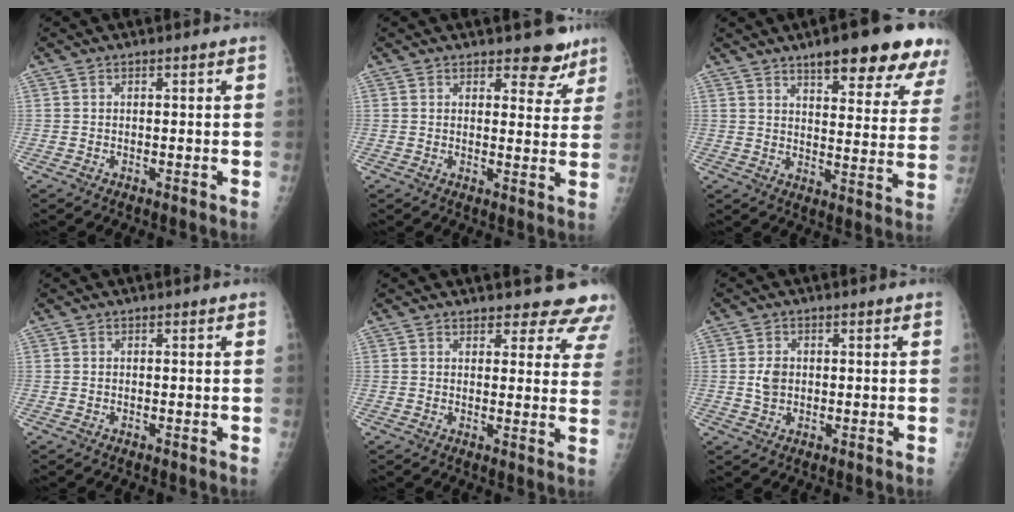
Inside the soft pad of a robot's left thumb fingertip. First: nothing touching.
{"total": 5.5, "force": [4.3, 2.8, 2.1], "torque": [0.007, -0.028, 0.050]}
{"total": 19.3, "force": [13.0, 4.9, 13.3], "torque": [-0.140, -0.051, 0.166]}
{"total": 0.0}
{"total": 11.2, "force": [10.3, 3.8, 2.2], "torque": [0.032, -0.058, 0.091]}
{"total": 3.3, "force": [0.1, 2.5, 2.1], "torque": [-0.033, 0.001, 0.004]}